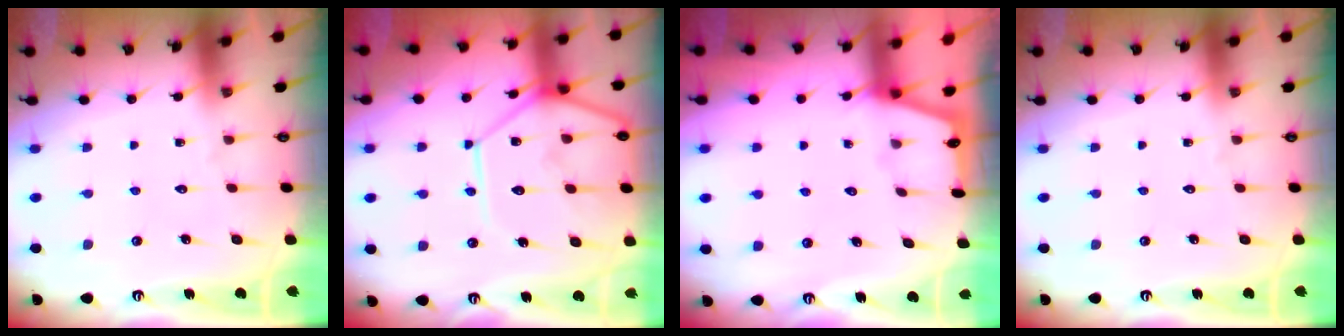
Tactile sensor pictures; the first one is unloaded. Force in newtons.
{"total": 15.9, "press": 15.7, "slide": 2.0}
{"total": 1.4, "press": 1.3, "slide": 0.3}
{"total": 0.0}